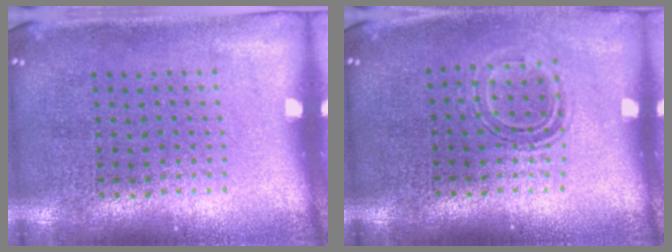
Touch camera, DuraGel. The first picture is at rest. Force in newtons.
{"total": 1.3, "press": 1.1, "slide": 0.7}